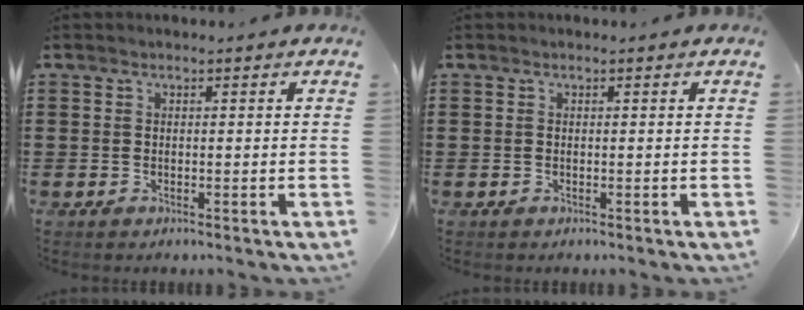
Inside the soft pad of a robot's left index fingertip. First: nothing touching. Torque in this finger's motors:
{"motor_torque": [0.03, -0.05, 0.04, 0.01]}